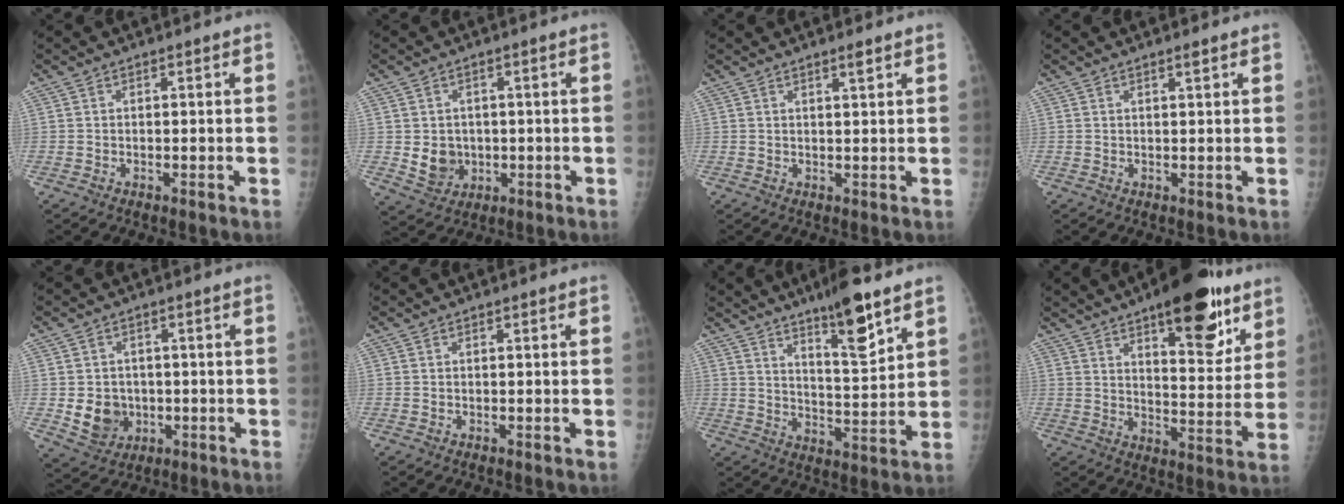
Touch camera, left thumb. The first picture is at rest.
{"total": 5.4, "force": [-0.2, 4.8, 2.6], "torque": [-0.019, -0.001, 0.010]}
{"total": 1.6, "force": [1.1, 0.1, 1.1], "torque": [-0.015, -0.008, 0.020]}
{"total": 1.0, "force": [0.7, 0.0, 0.7], "torque": [-0.009, -0.005, 0.012]}
{"total": 6.9, "force": [-0.9, 6.1, 3.1], "torque": [-0.023, 0.003, -0.003]}
{"total": 0.0}
{"total": 11.1, "force": [7.4, 1.9, 8.1], "torque": [-0.120, -0.053, 0.123]}
{"total": 18.5, "force": [10.9, 6.8, 13.3], "torque": [-0.145, -0.056, 0.158]}